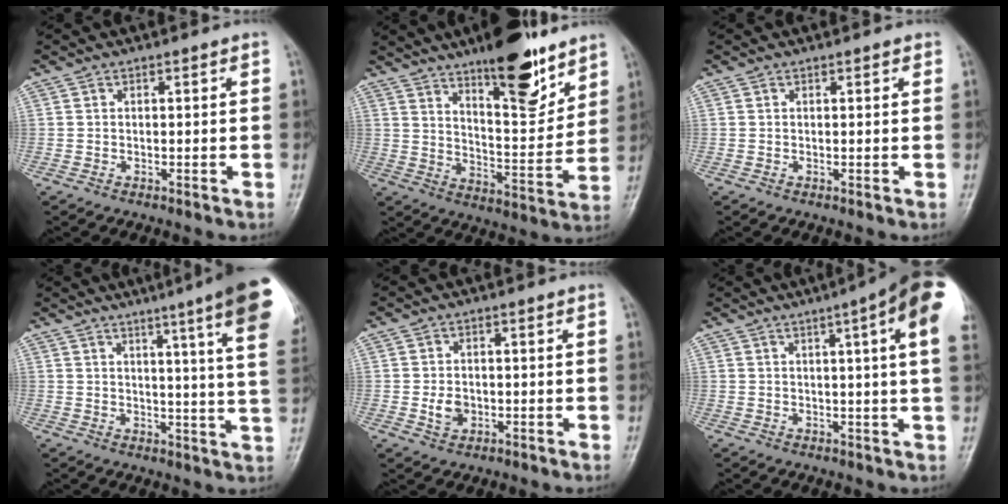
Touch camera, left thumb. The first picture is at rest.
{"total": 16.5, "force": [11.1, 5.1, 11.1], "torque": [-0.131, -0.075, 0.179]}
{"total": 0.7, "force": [0.4, 0.4, 0.3], "torque": [0.002, -0.001, 0.001]}
{"total": 17.7, "force": [10.3, 0.6, 14.4], "torque": [-0.171, -0.043, 0.110]}
{"total": 3.4, "force": [-0.6, 2.7, 2.0], "torque": [-0.024, 0.001, -0.008]}
{"total": 13.9, "force": [5.9, 1.3, 12.5], "torque": [-0.161, -0.001, 0.061]}